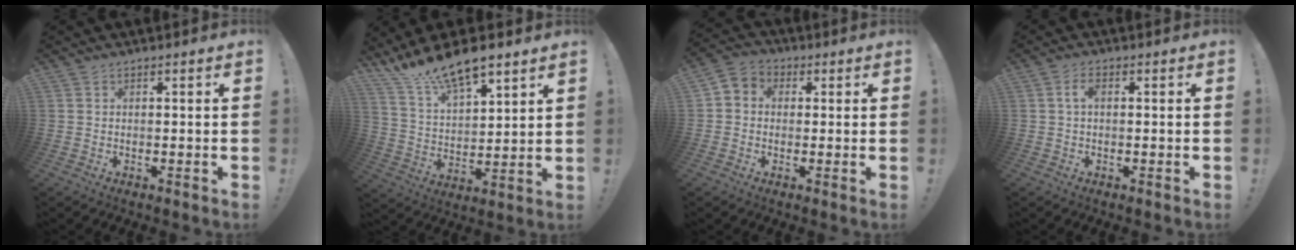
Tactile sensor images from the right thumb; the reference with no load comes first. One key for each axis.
{"total": 13.1, "fx": 11.4, "fy": 3.7, "fz": 5.3, "tx": -0.110, "ty": -0.087, "tz": 0.206}
{"total": 4.8, "fx": -1.0, "fy": 4.3, "fz": 1.8, "tx": -0.032, "ty": 0.014, "tz": -0.015}
{"total": 2.8, "fx": 0.3, "fy": 1.3, "fz": 2.5, "tx": -0.052, "ty": 0.011, "tz": 0.006}